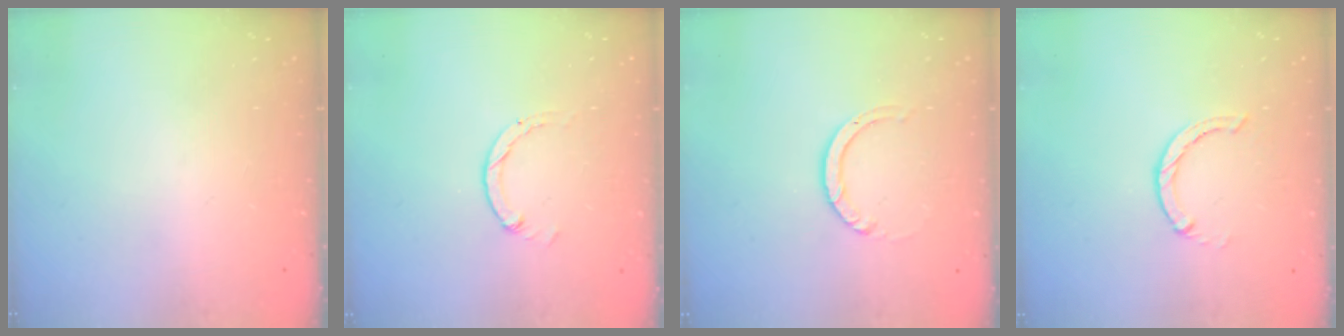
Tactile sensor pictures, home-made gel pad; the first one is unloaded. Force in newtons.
{"total": 1.3, "press": 1.2, "slide": 0.2}
{"total": 4.0, "press": 4.0, "slide": 0.2}
{"total": 0.0}